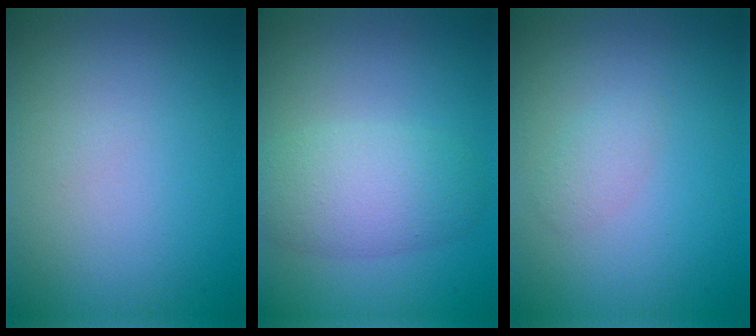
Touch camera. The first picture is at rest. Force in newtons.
{"total": 4.4, "press": 4.4, "slide": 0.1}
{"total": 1.1, "press": 1.1, "slide": 0.1}